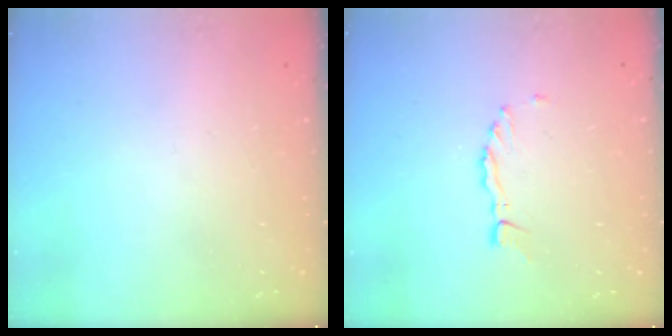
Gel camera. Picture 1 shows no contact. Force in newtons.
{"total": 2.2, "press": 2.2, "slide": 0.3}